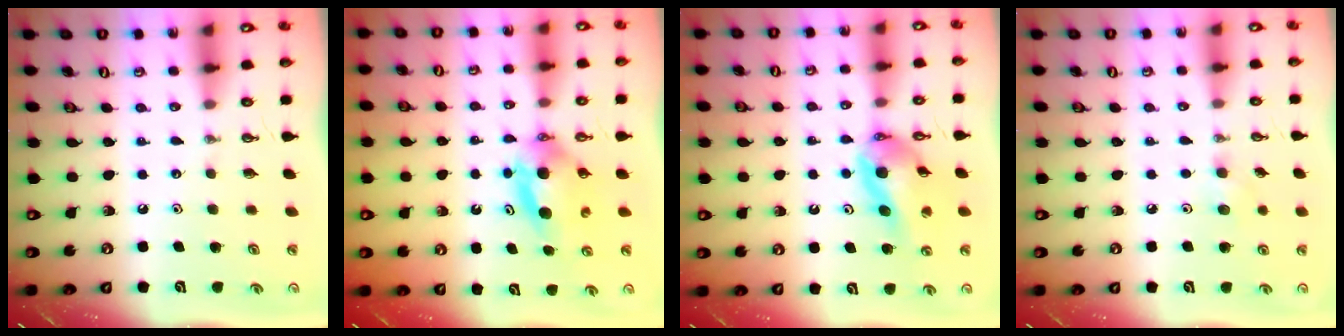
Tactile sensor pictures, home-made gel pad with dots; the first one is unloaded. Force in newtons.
{"total": 7.7, "press": 5.1, "slide": 5.8}
{"total": 11.6, "press": 11.5, "slide": 1.4}
{"total": 5.6, "press": 5.4, "slide": 1.5}